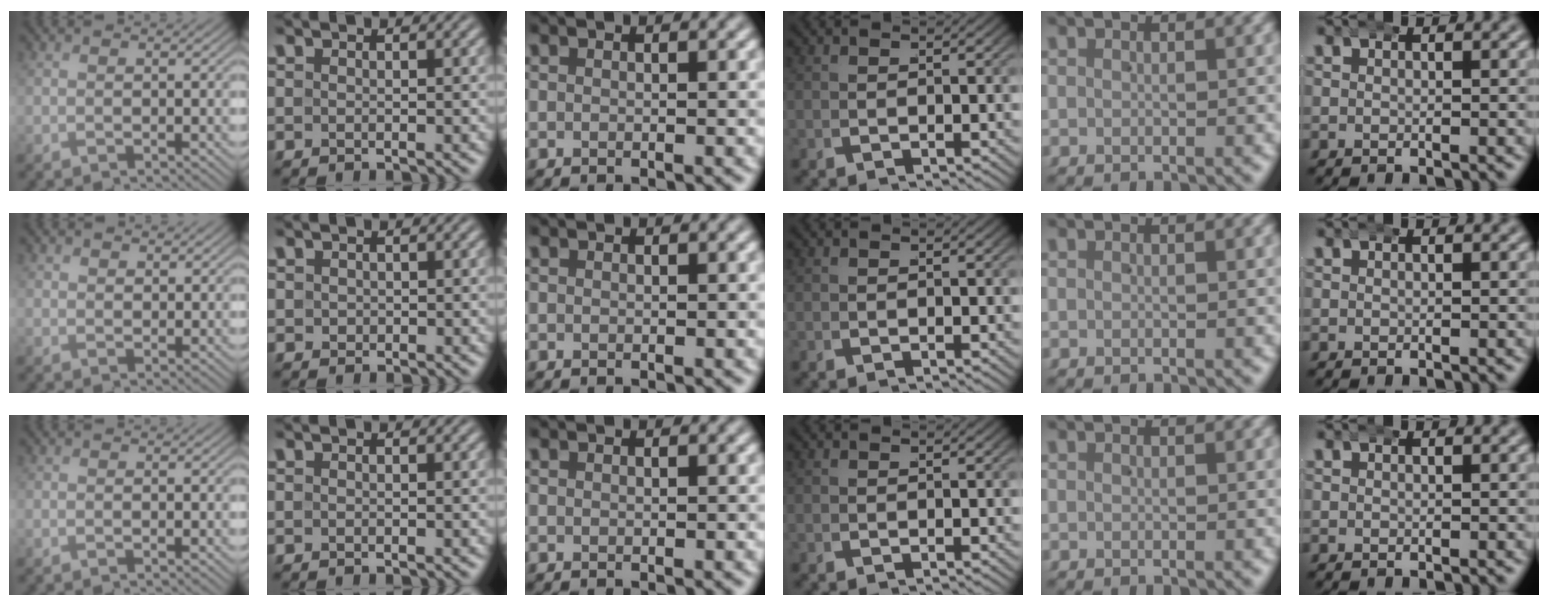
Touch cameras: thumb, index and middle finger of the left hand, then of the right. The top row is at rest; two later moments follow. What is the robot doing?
{"motion": "wrap", "object": "aluminum foil"}